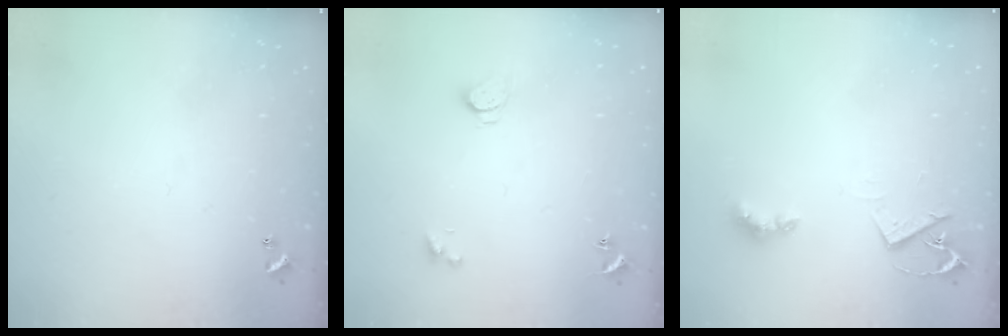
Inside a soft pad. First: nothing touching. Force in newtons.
{"total": 2.9, "press": 2.9, "slide": 0.5}
{"total": 4.6, "press": 4.5, "slide": 0.6}